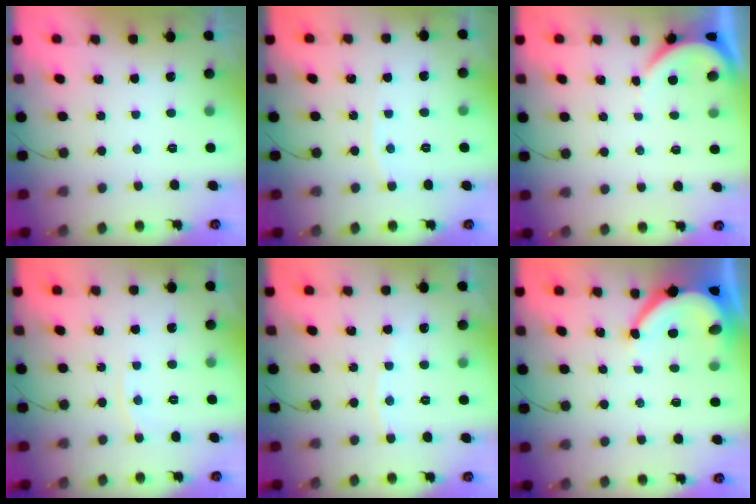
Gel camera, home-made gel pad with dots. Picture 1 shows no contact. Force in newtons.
{"total": 2.8, "press": 2.7, "slide": 0.3}
{"total": 2.9, "press": 2.8, "slide": 0.3}
{"total": 2.9, "press": 2.9, "slide": 0.1}
{"total": 3.2, "press": 3.1, "slide": 0.4}
{"total": 7.7, "press": 7.6, "slide": 0.8}